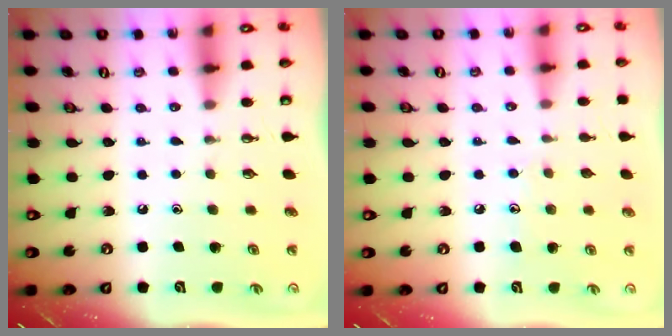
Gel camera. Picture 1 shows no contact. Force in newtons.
{"total": 5.7, "press": 5.7, "slide": 0.5}